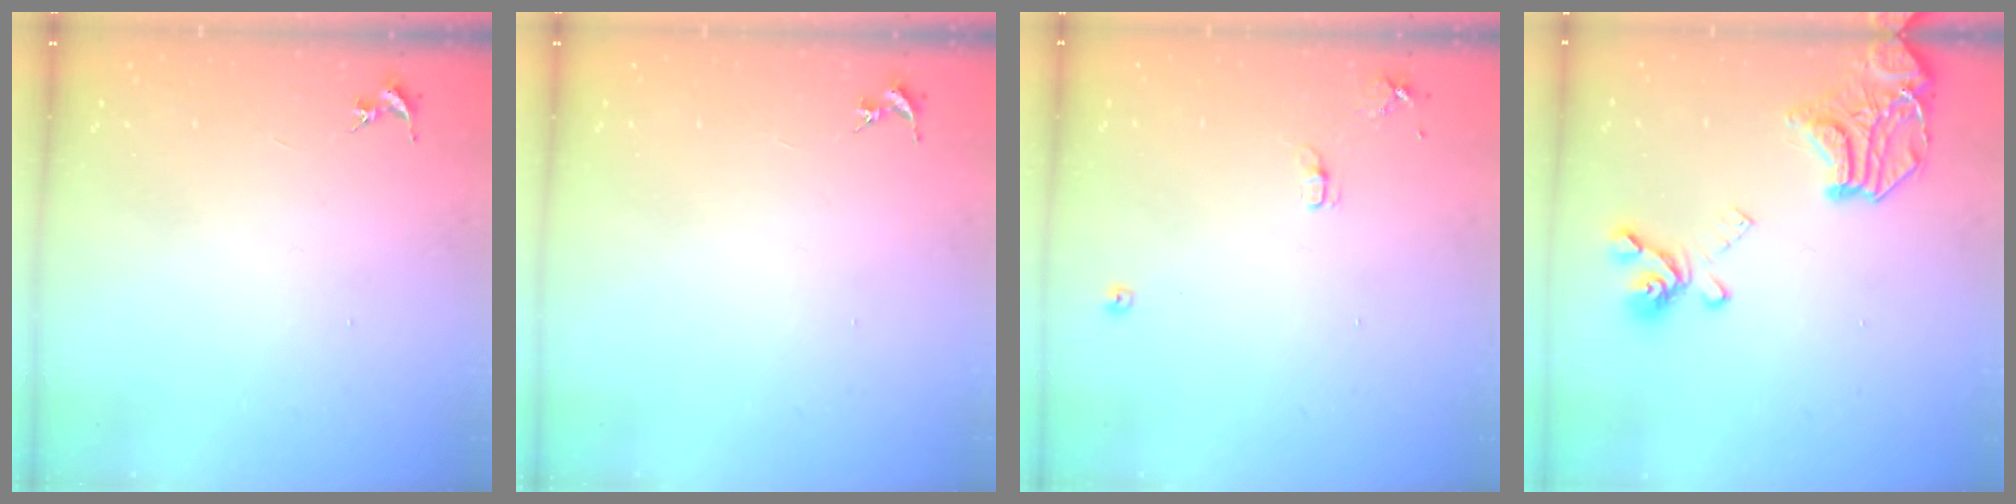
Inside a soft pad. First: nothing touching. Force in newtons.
{"total": 0.0}
{"total": 7.2, "press": 7.2, "slide": 0.8}
{"total": 18.3, "press": 18.1, "slide": 2.4}